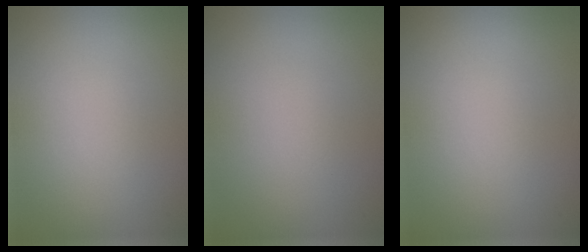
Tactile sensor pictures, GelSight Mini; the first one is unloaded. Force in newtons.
{"total": 0.0}
{"total": 0.0}